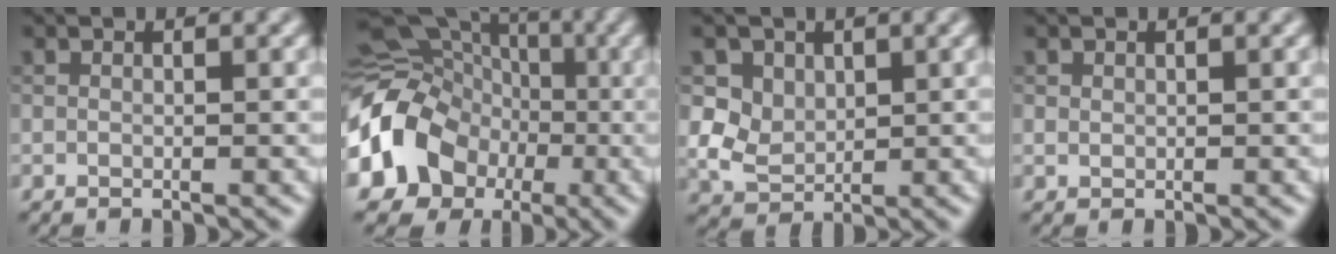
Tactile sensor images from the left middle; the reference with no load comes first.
{"total": 13.5, "force": [-3.3, 11.6, 6.1], "torque": [-0.124, -0.013, -0.084]}
{"total": 5.1, "force": [2.0, 4.0, 2.5], "torque": [-0.051, 0.006, 0.035]}
{"total": 0.5, "force": [0.3, 0.4, 0.1], "torque": [-0.001, -0.002, 0.007]}